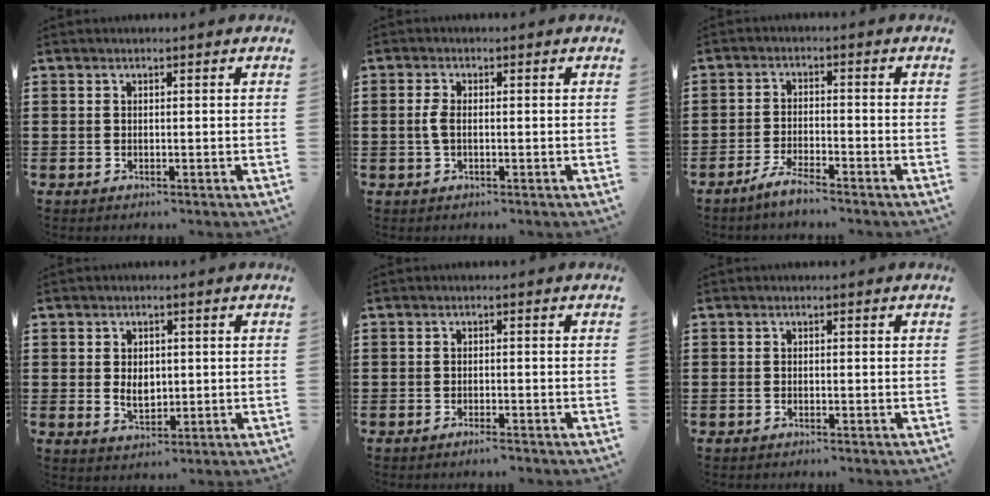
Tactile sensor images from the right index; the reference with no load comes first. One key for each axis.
{"total": 2.6, "fx": -0.2, "fy": 1.1, "fz": 2.4, "tx": -0.060, "ty": -0.002, "tz": -0.010}
{"total": 3.4, "fx": -3.1, "fy": 0.0, "fz": 1.4, "tx": -0.032, "ty": 0.002, "tz": -0.060}
{"total": 3.5, "fx": 0.1, "fy": 2.5, "fz": 2.5, "tx": -0.045, "ty": 0.006, "tz": -0.001}
{"total": 1.3, "fx": -1.1, "fy": 0.0, "fz": 0.6, "tx": -0.012, "ty": -0.002, "tz": -0.020}
{"total": 0.5, "fx": -0.5, "fy": 0.0, "fz": 0.2, "tx": -0.007, "ty": -0.004, "tz": -0.008}